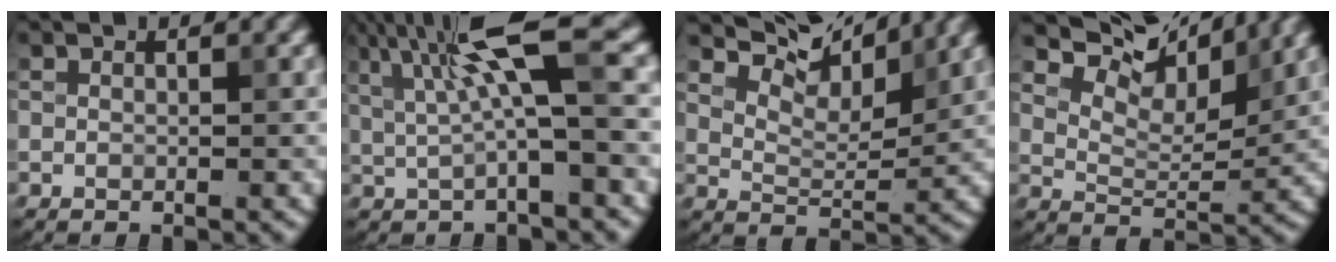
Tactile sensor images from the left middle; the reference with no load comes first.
{"total": 7.4, "force": [1.8, 1.4, 7.0], "torque": [-0.128, 0.013, 0.033]}
{"total": 5.9, "force": [4.6, 2.0, 3.3], "torque": [-0.060, 0.001, 0.061]}
{"total": 6.7, "force": [4.6, 2.7, 4.1], "torque": [-0.069, 0.000, 0.067]}